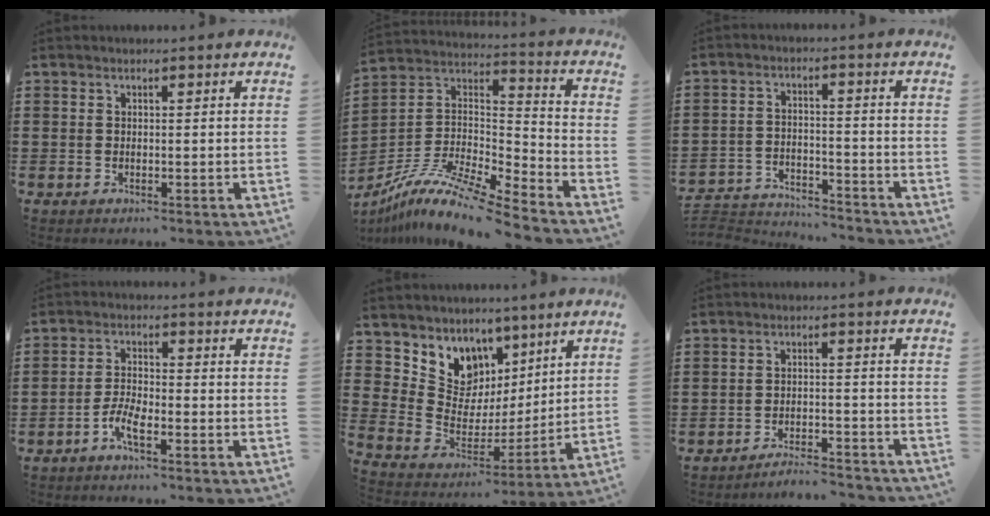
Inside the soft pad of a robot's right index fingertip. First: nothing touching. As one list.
[{"total": 11.1, "force": [-9.1, 1.2, 6.2], "torque": [-0.124, 0.009, -0.182]}, {"total": 3.9, "force": [-3.9, 0.5, 0.3], "torque": [-0.018, 0.003, -0.084]}, {"total": 4.1, "force": [-2.5, 1.1, 3.0], "torque": [-0.073, -0.001, -0.054]}, {"total": 8.1, "force": [5.5, 5.9, 0.3], "torque": [-0.052, -0.070, 0.100]}, {"total": 4.0, "force": [-4.0, 0.0, 0.6], "torque": [-0.015, 0.001, -0.084]}]